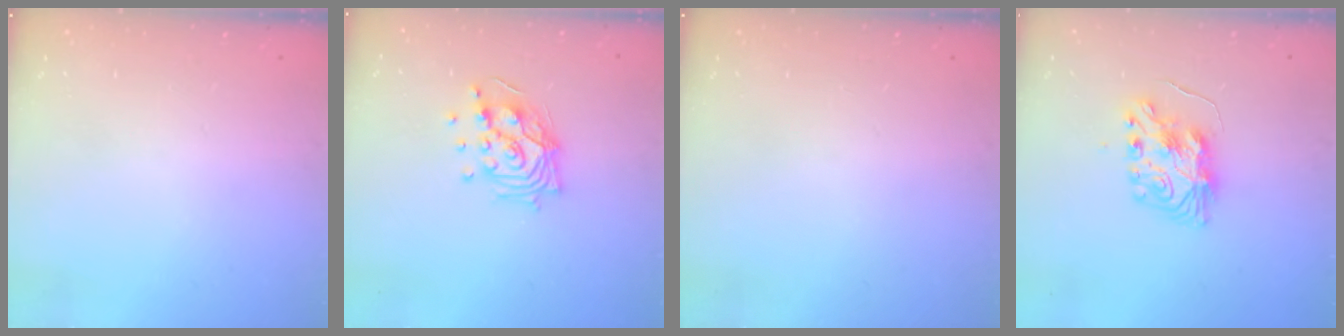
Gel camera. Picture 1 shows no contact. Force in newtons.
{"total": 14.4, "press": 13.6, "slide": 4.7}
{"total": 0.0}
{"total": 9.0, "press": 9.0, "slide": 0.9}